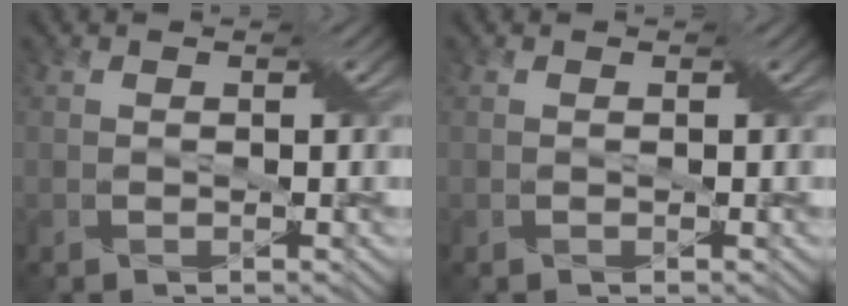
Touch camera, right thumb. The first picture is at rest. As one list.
[{"total": 0.0}]